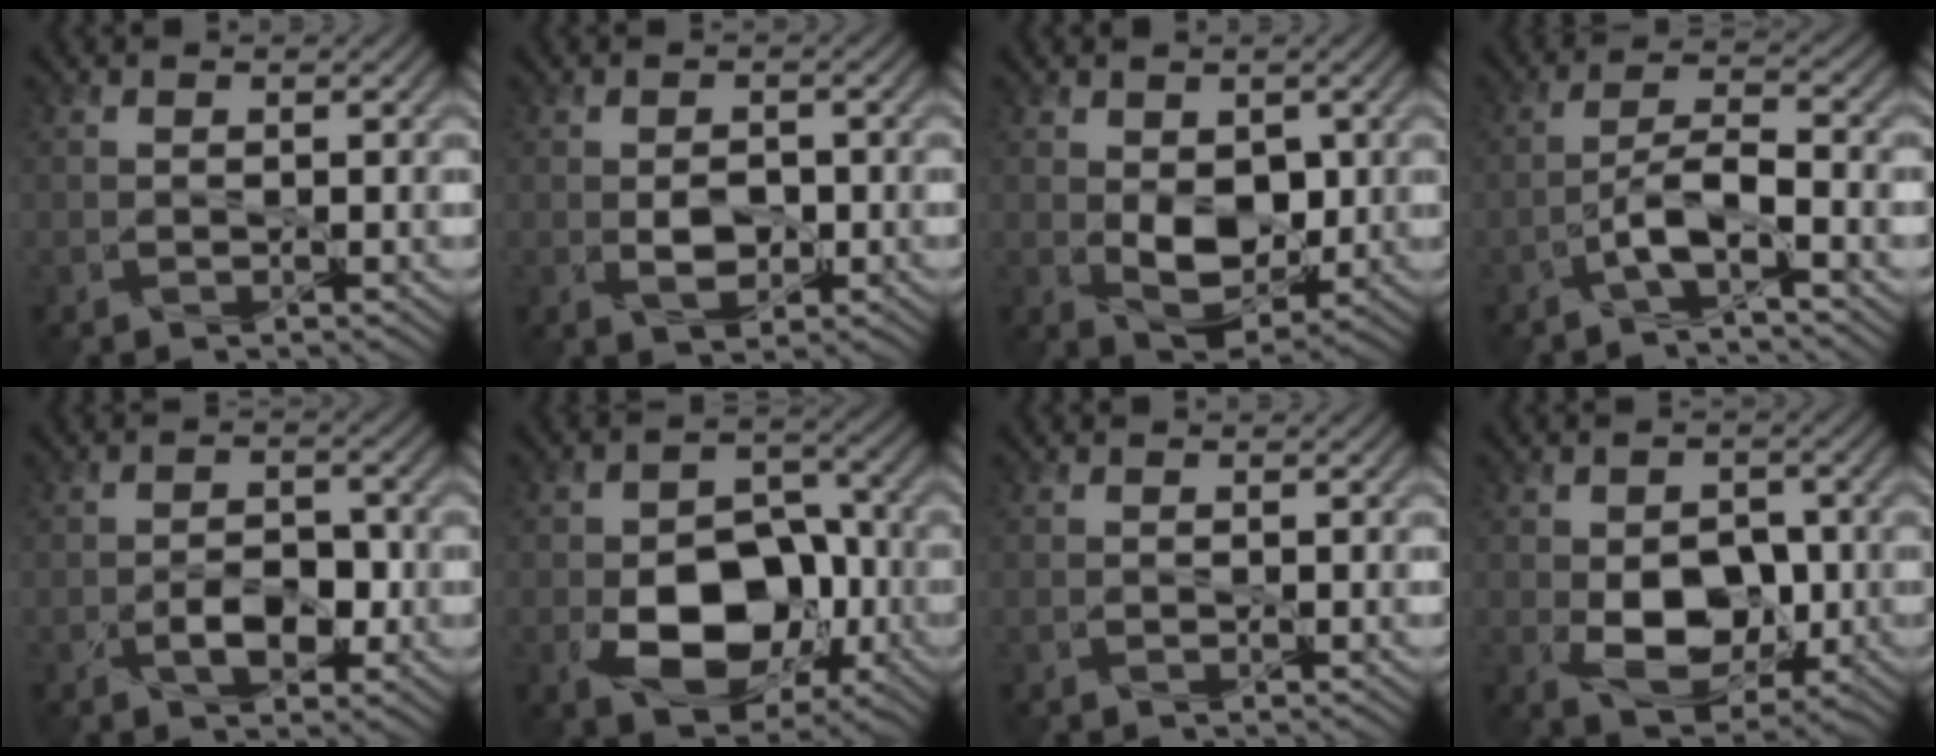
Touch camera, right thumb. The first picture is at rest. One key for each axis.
{"total": 2.7, "fx": -0.6, "fy": 1.3, "fz": 2.2, "tx": -0.040, "ty": -0.006, "tz": -0.009}
{"total": 6.8, "fx": 0.0, "fy": 4.1, "fz": 5.5, "tx": -0.106, "ty": -0.012, "tz": 0.000}
{"total": 3.9, "fx": -2.5, "fy": -0.4, "fz": 3.0, "tx": -0.056, "ty": 0.015, "tz": -0.050}
{"total": 3.4, "fx": -1.5, "fy": 1.3, "fz": 2.7, "tx": -0.039, "ty": -0.005, "tz": -0.021}
{"total": 11.2, "fx": -3.4, "fy": 7.2, "fz": 8.0, "tx": -0.127, "ty": -0.024, "tz": -0.054}
{"total": 0.0}
{"total": 7.4, "fx": -1.1, "fy": 4.6, "fz": 5.7, "tx": -0.100, "ty": -0.010, "tz": -0.018}